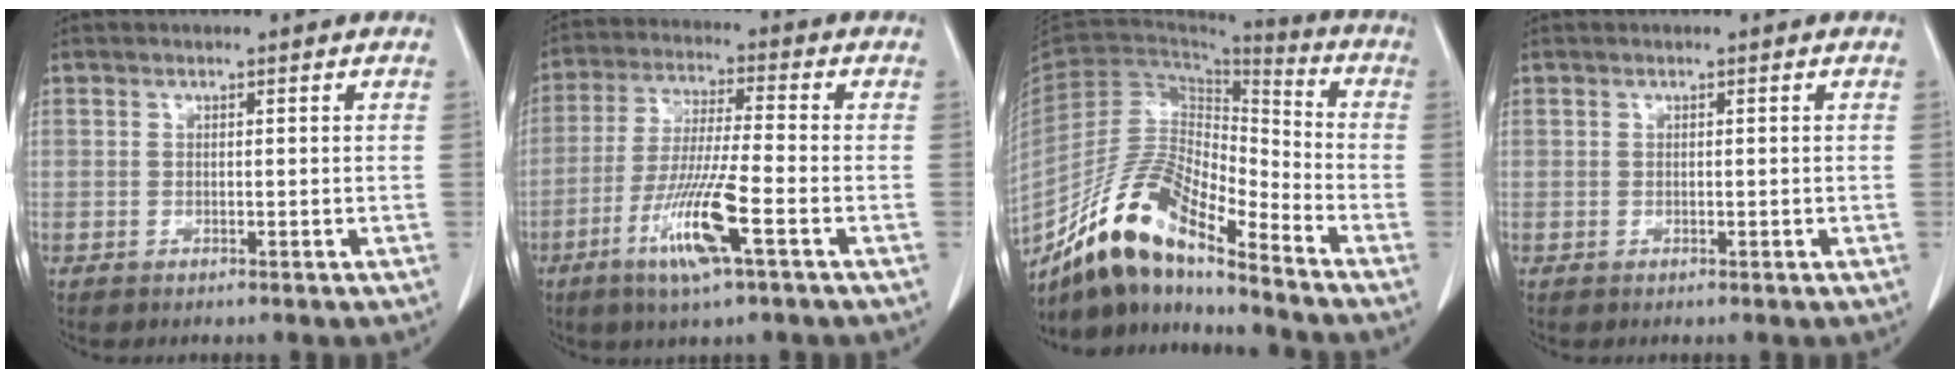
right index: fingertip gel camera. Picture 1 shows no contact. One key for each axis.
{"total": 11.2, "fx": -4.8, "fy": 0.3, "fz": 10.1, "tx": -0.200, "ty": -0.019, "tz": -0.094}
{"total": 15.8, "fx": -12.5, "fy": 3.4, "fz": 9.0, "tx": -0.170, "ty": 0.010, "tz": -0.231}
{"total": 0.0}